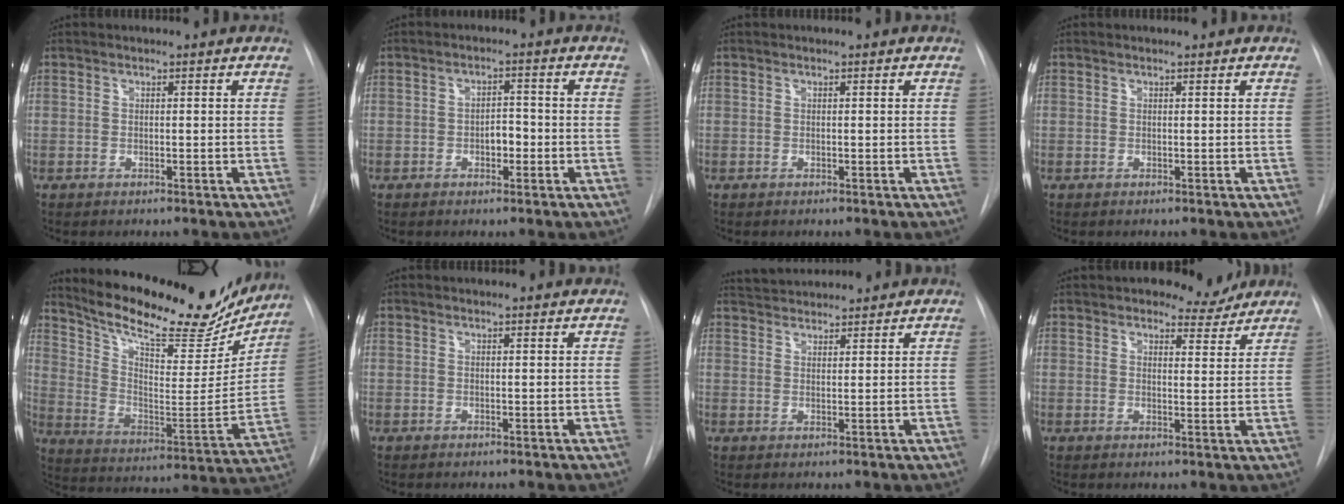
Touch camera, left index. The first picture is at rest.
{"total": 2.8, "force": [-1.3, 1.4, 2.0], "torque": [-0.025, 0.000, -0.019]}
{"total": 0.0}
{"total": 0.0}
{"total": 25.7, "force": [21.7, 7.1, 11.7], "torque": [-0.188, -0.033, 0.309]}
{"total": 2.1, "force": [2.1, 0.2, 0.3], "torque": [-0.009, 0.005, 0.019]}
{"total": 6.2, "force": [6.1, 0.7, 1.2], "torque": [-0.027, 0.028, 0.096]}
{"total": 4.9, "force": [4.6, 1.6, 0.9], "torque": [-0.006, -0.013, 0.055]}